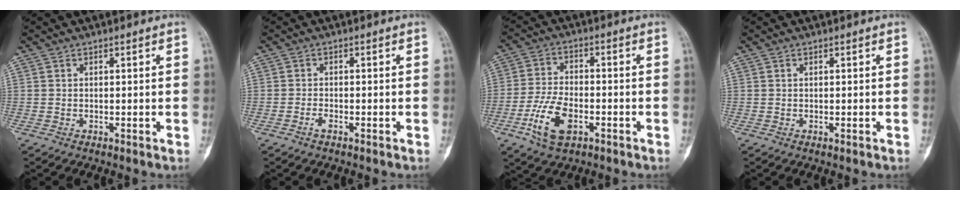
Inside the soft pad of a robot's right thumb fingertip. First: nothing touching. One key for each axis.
{"total": 1.5, "fx": -1.0, "fy": 0.6, "fz": 0.9, "tx": -0.023, "ty": 0.005, "tz": -0.019}
{"total": 9.9, "fx": -4.1, "fy": 5.2, "fz": 7.4, "tx": -0.151, "ty": 0.014, "tz": -0.075}
{"total": 0.6, "fx": -0.1, "fy": 0.2, "fz": 0.5, "tx": -0.011, "ty": 0.000, "tz": 0.001}